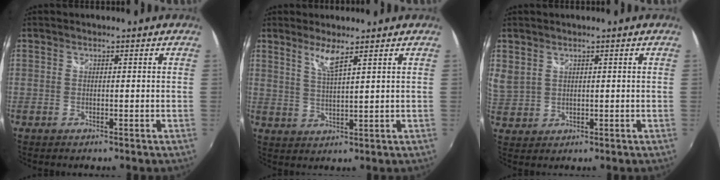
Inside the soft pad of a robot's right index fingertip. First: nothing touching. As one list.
[{"total": 3.9, "force": [2.8, -0.2, 2.7], "torque": [-0.056, -0.007, 0.052]}, {"total": 5.3, "force": [3.0, 3.9, 2.0], "torque": [-0.039, 0.009, 0.070]}]